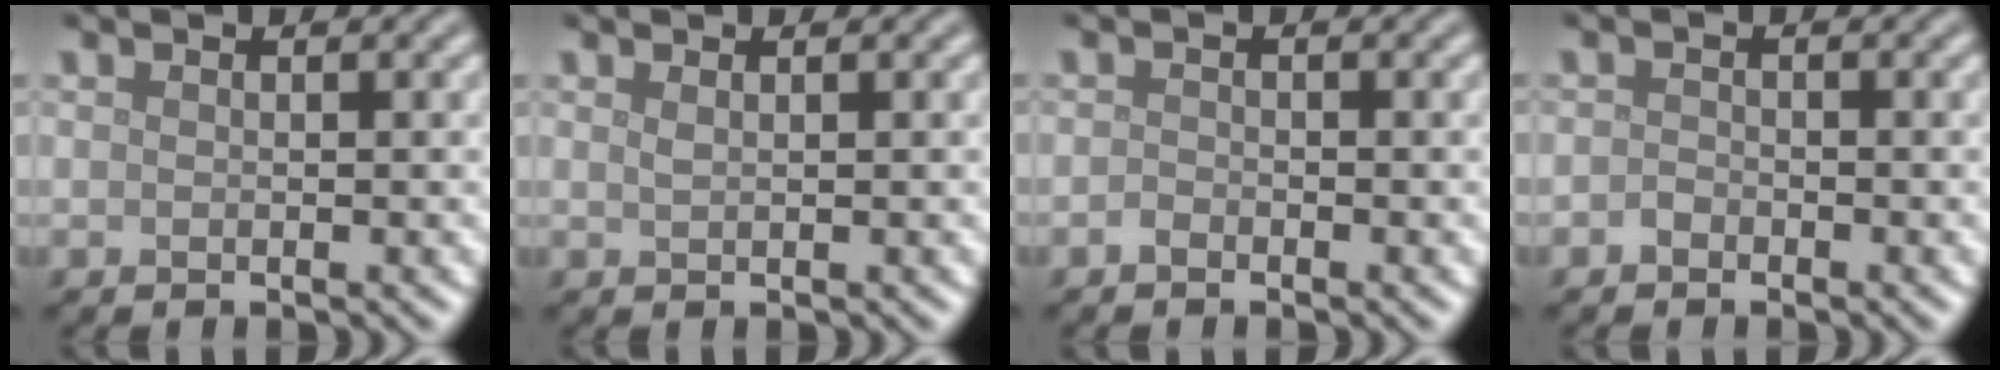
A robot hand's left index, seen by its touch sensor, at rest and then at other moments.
{"total": 0.6, "force": [0.4, 0.2, 0.4], "torque": [-0.007, 0.001, 0.008]}
{"total": 0.6, "force": [-0.5, 0.3, 0.2], "torque": [-0.004, -0.001, -0.011]}
{"total": 0.8, "force": [-0.5, 0.5, 0.2], "torque": [-0.003, 0.000, -0.012]}